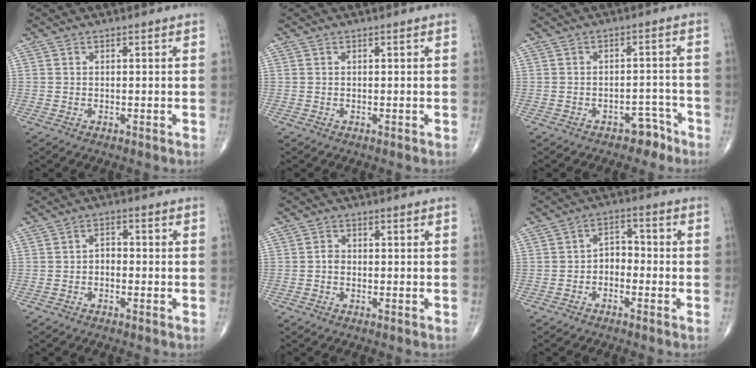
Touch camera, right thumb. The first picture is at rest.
{"total": 0.0}
{"total": 3.9, "force": [-2.9, 2.4, 1.1], "torque": [0.000, 0.037, -0.036]}
{"total": 2.2, "force": [-0.7, 1.5, 1.3], "torque": [-0.007, 0.015, -0.021]}
{"total": 1.4, "force": [-0.3, 1.1, 0.8], "torque": [-0.005, 0.005, -0.009]}
{"total": 4.1, "force": [-1.5, 2.9, 2.5], "torque": [-0.019, 0.031, -0.039]}